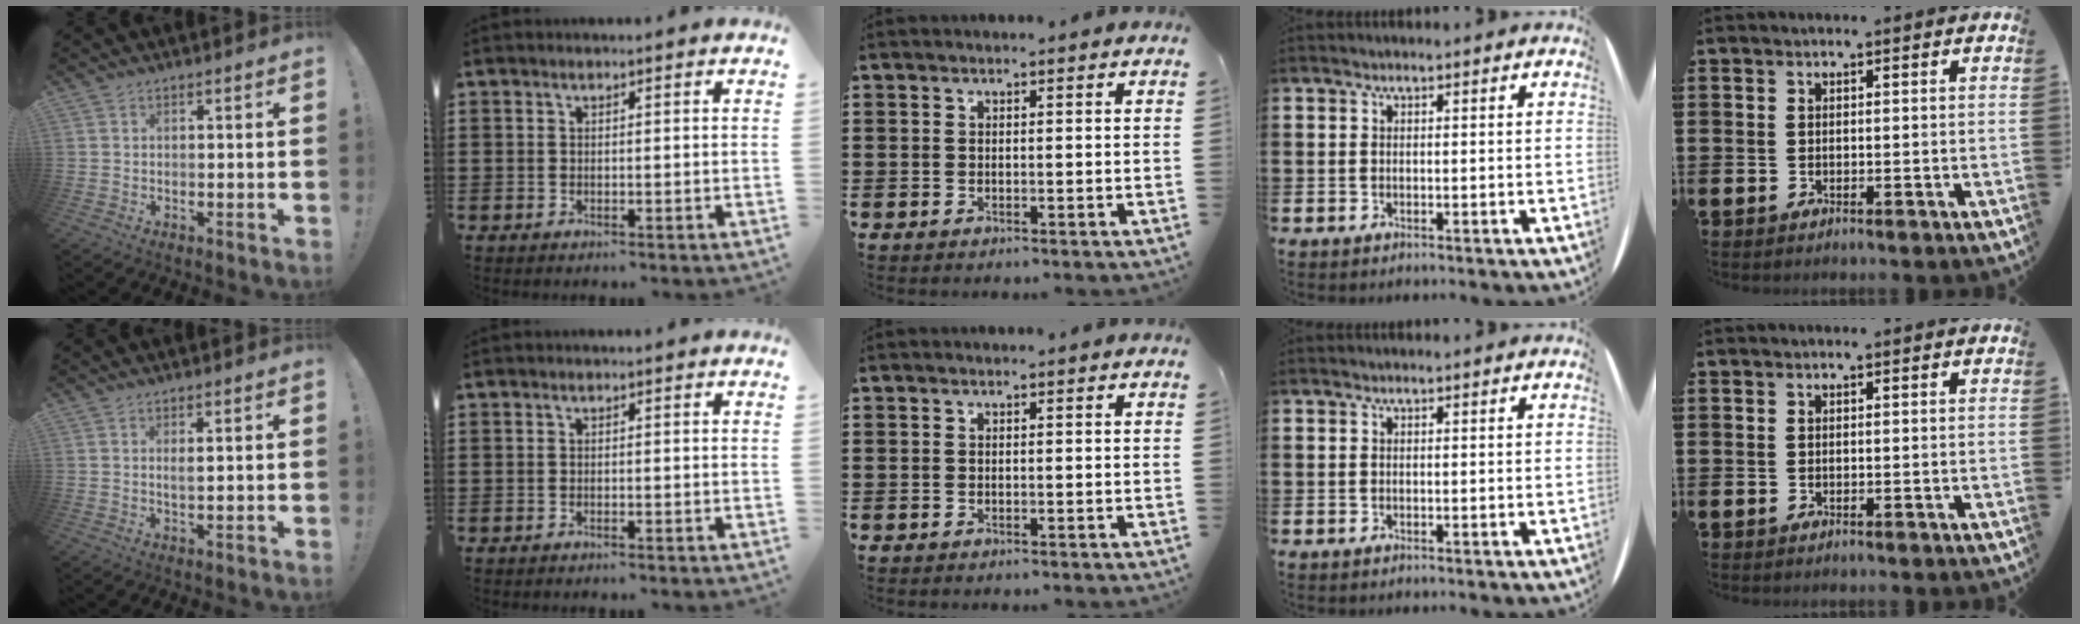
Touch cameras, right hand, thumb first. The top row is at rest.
{"thumb": {"total": 1.8, "force": [0.6, 0.4, 1.6], "torque": [-0.023, -0.006, 0.008]}, "index": {"total": 0.6, "force": [-0.5, 0.0, 0.2], "torque": [-0.006, -0.002, -0.010]}}